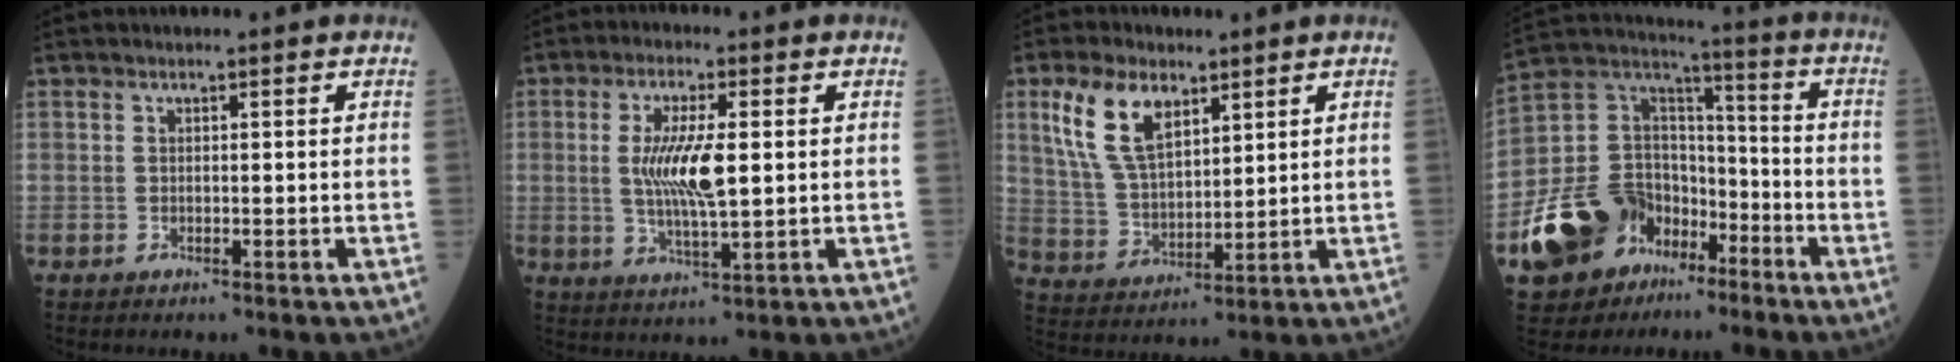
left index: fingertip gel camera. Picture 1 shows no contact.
{"total": 8.3, "force": [0.7, 1.4, 8.1], "torque": [-0.168, -0.005, 0.019]}
{"total": 10.0, "force": [5.3, 4.8, 7.0], "torque": [-0.159, 0.016, 0.114]}
{"total": 17.9, "force": [-9.7, 12.0, 9.1], "torque": [-0.198, 0.038, -0.166]}